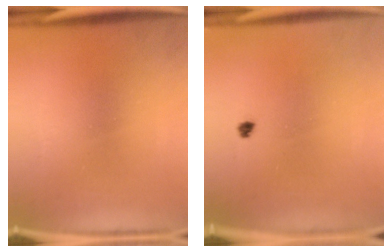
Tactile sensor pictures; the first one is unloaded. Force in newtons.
{"total": 1.0}